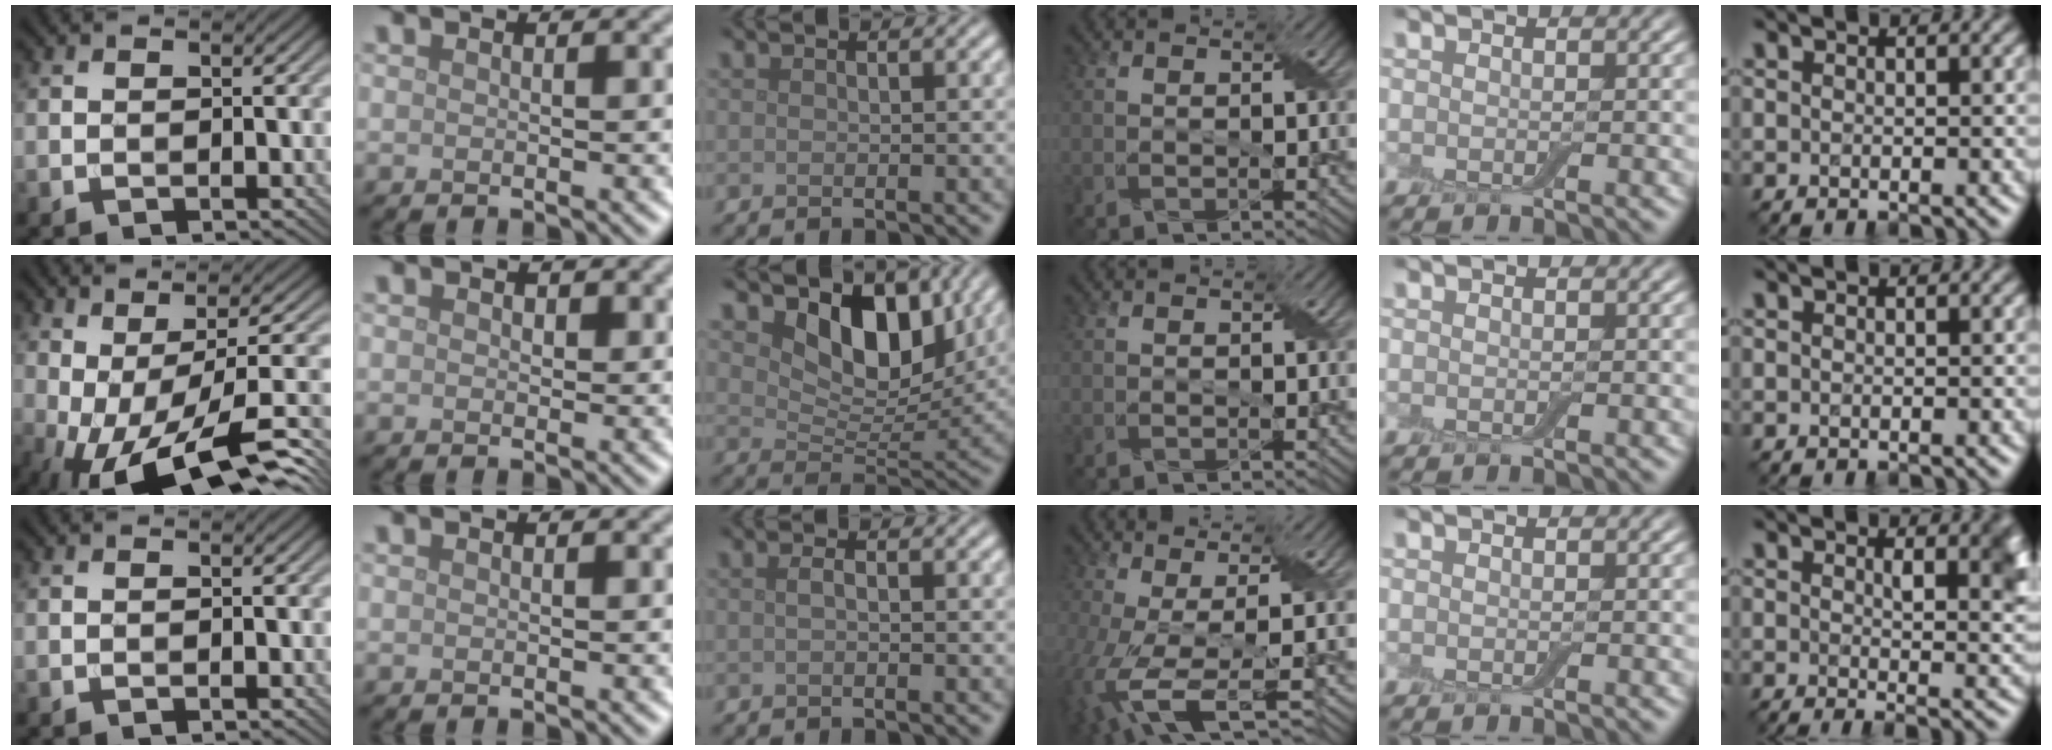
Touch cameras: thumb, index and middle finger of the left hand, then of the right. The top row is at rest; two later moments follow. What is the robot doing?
{"motion": "peel", "object": "aluminum foil"}